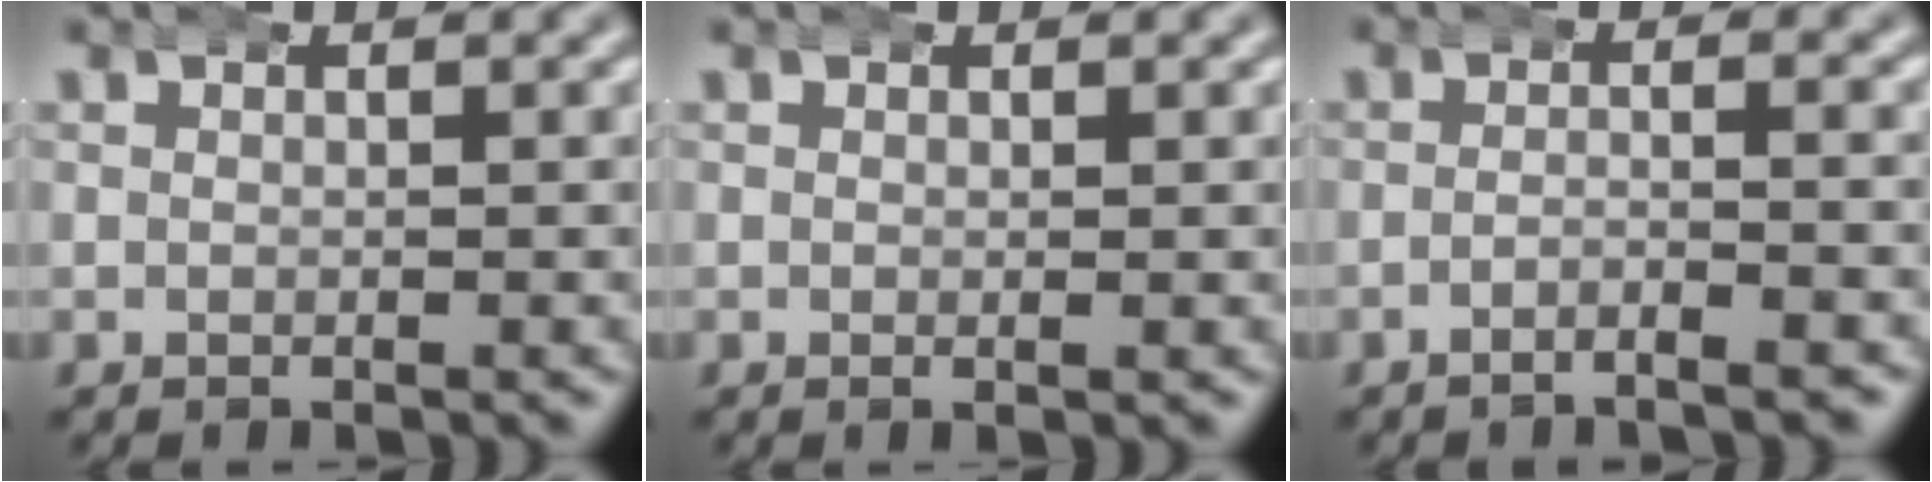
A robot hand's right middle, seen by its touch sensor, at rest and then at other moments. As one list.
[{"total": 0.5, "force": [0.0, 0.1, 0.5], "torque": [-0.007, 0.004, -0.003]}, {"total": 3.0, "force": [-2.4, -0.3, 1.8], "torque": [-0.029, -0.002, -0.043]}]